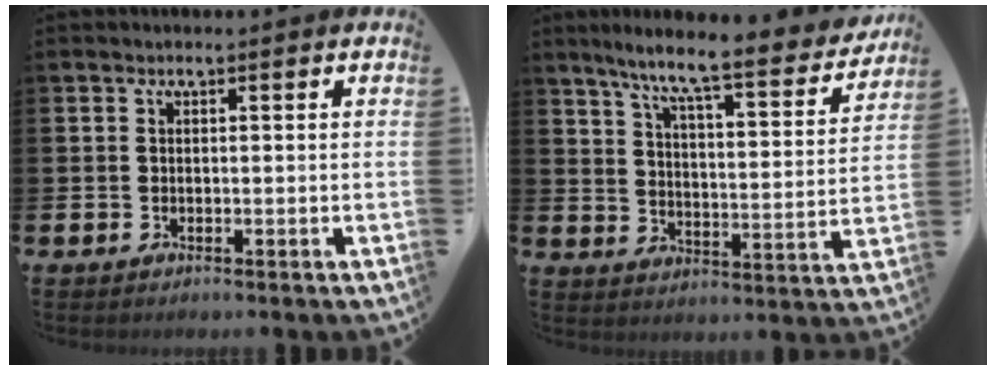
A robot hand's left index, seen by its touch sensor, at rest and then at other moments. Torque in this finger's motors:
{"motor_torque": [1.06, -0.92, 0.65, 0.21]}